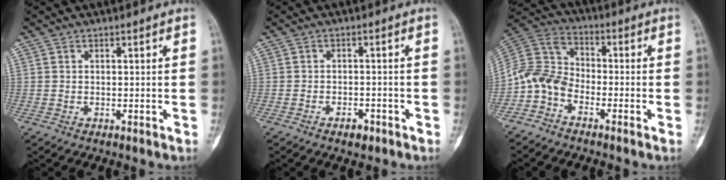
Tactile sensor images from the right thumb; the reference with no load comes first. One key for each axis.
{"total": 2.8, "fx": -1.9, "fy": 1.4, "fz": 1.4, "tx": -0.012, "ty": 0.011, "tz": -0.026}
{"total": 9.4, "fx": -4.6, "fy": 6.6, "fz": 4.8, "tx": -0.091, "ty": 0.054, "tz": -0.109}